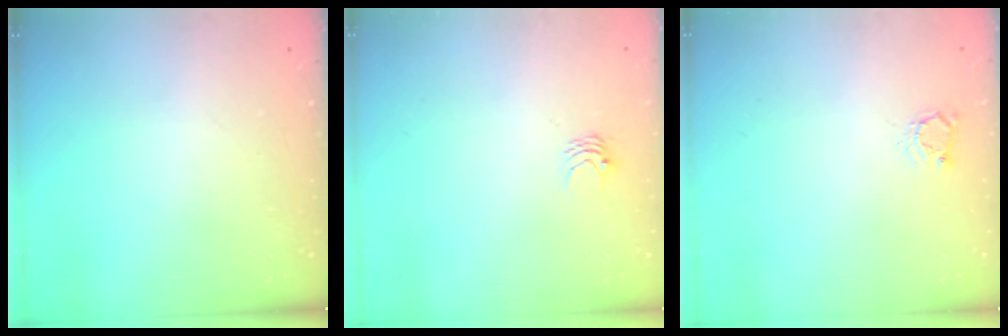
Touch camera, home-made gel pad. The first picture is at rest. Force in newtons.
{"total": 3.0, "press": 3.0, "slide": 0.3}
{"total": 3.3, "press": 3.2, "slide": 0.5}